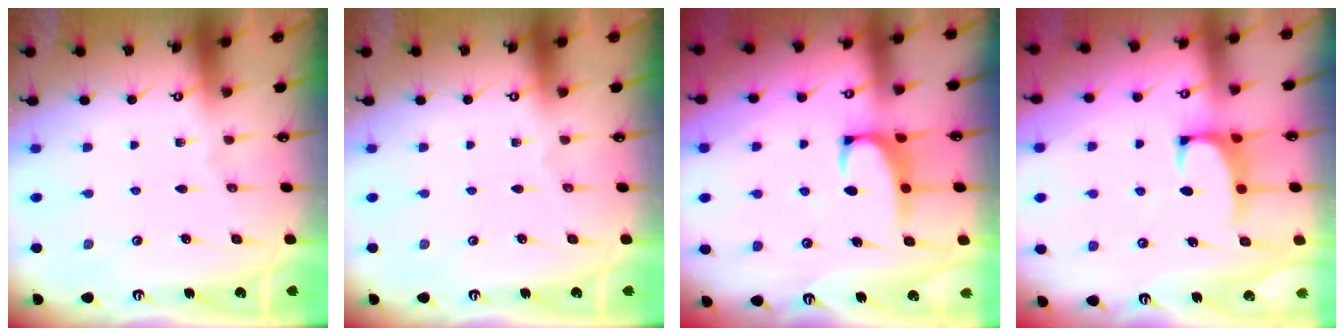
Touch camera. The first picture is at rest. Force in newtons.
{"total": 0.0}
{"total": 2.5, "press": 2.4, "slide": 0.7}
{"total": 1.3, "press": 1.0, "slide": 0.7}